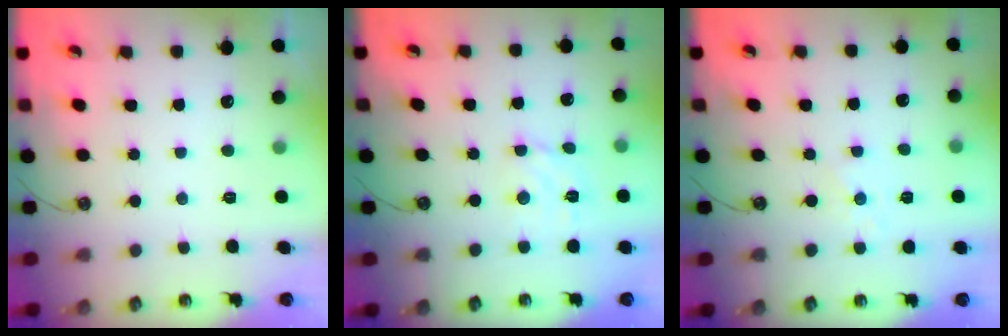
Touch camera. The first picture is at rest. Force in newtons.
{"total": 4.2, "press": 4.2, "slide": 0.4}
{"total": 3.5, "press": 3.5, "slide": 0.4}